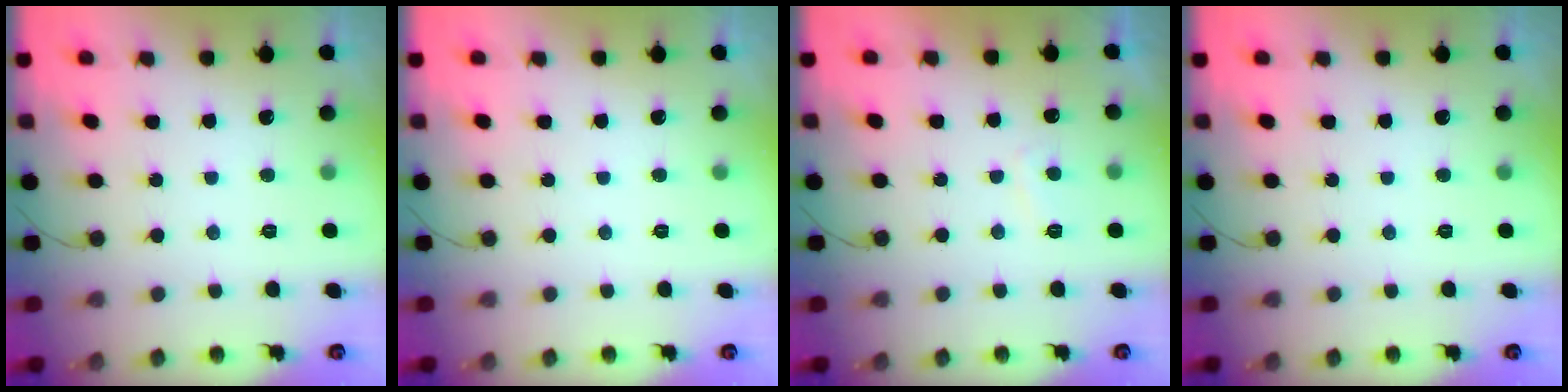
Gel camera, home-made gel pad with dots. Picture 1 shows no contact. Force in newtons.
{"total": 0.0}
{"total": 2.3, "press": 2.2, "slide": 0.7}
{"total": 0.0}